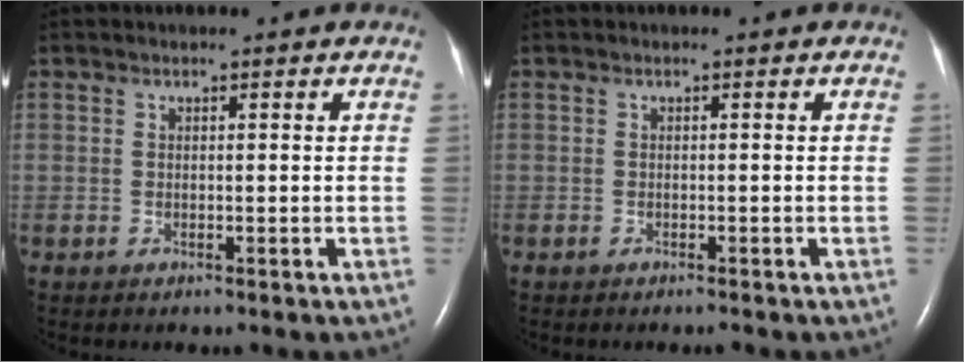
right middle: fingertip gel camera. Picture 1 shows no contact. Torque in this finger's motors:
{"motor_torque": [-0.20, -0.09, -0.07, 0.00]}